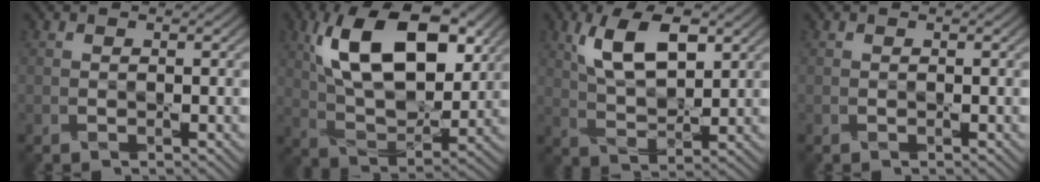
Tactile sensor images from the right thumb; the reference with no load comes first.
{"total": 15.1, "force": [5.5, 7.8, 11.7], "torque": [-0.219, 0.005, 0.099]}
{"total": 8.8, "force": [3.6, 3.9, 6.9], "torque": [-0.138, 0.003, 0.069]}
{"total": 0.0}